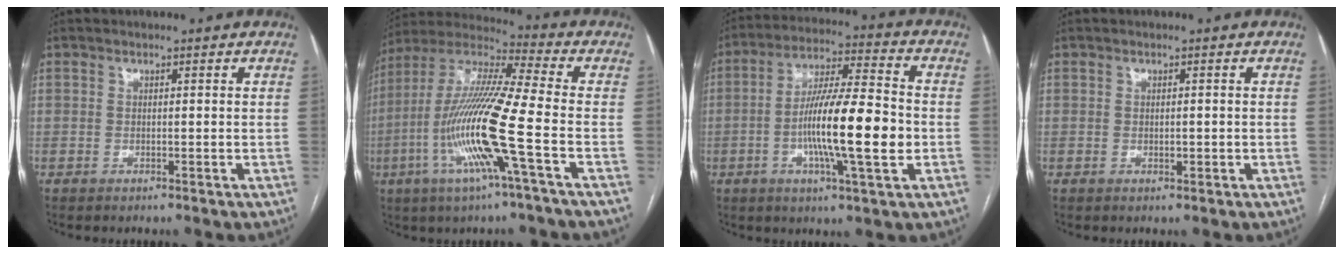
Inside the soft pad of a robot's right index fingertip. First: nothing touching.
{"total": 16.8, "force": [-4.8, -0.2, 16.0], "torque": [-0.325, -0.007, -0.104]}
{"total": 15.0, "force": [-2.8, 1.3, 14.7], "torque": [-0.257, -0.001, -0.052]}
{"total": 1.0, "force": [-0.1, 0.5, 0.9], "torque": [-0.013, -0.001, 0.000]}